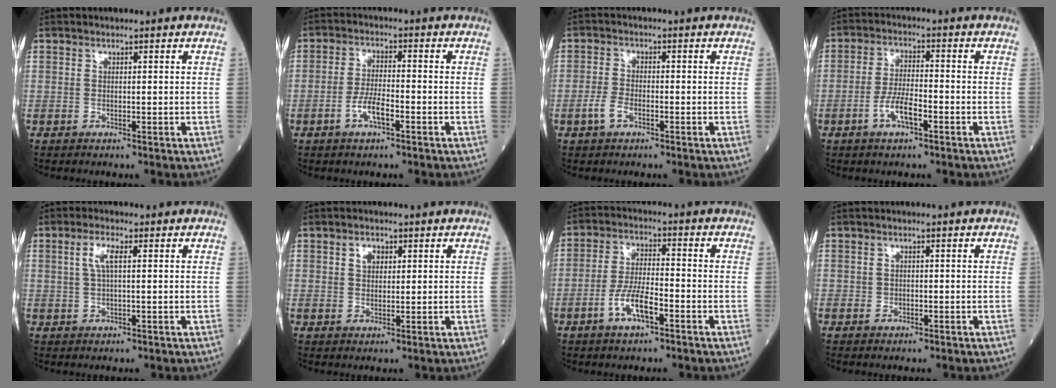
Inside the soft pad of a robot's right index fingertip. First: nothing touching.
{"total": 4.4, "force": [-2.1, 1.1, 3.7], "torque": [-0.068, 0.003, -0.041]}
{"total": 3.0, "force": [-1.5, 1.4, 2.2], "torque": [-0.044, 0.003, -0.031]}
{"total": 5.2, "force": [-2.5, 1.3, 4.4], "torque": [-0.081, 0.003, -0.047]}
{"total": 3.3, "force": [0.9, 0.7, 3.1], "torque": [-0.066, 0.008, 0.020]}
{"total": 2.4, "force": [1.0, 1.6, 1.4], "torque": [-0.023, 0.004, 0.017]}
{"total": 6.5, "force": [-3.1, 1.7, 5.4], "torque": [-0.105, 0.003, -0.060]}
{"total": 0.7, "force": [-0.3, 0.7, 0.1], "torque": [0.001, 0.004, -0.006]}